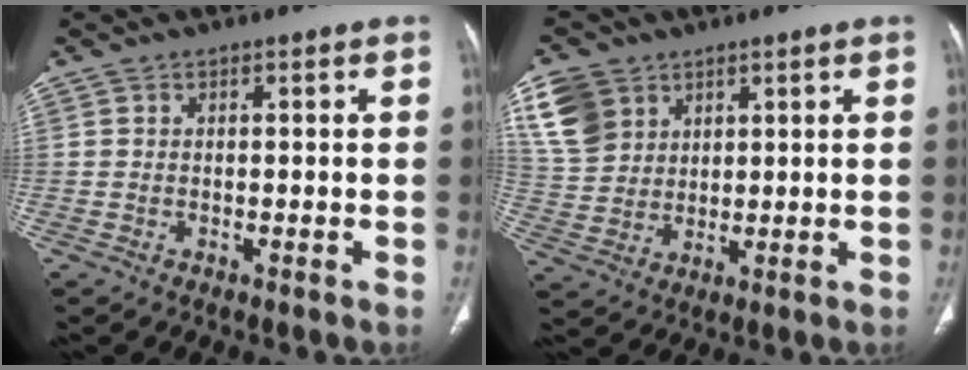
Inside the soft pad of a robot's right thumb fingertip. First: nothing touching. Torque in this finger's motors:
{"motor_torque": [0.53, 0.54, 0.11, -0.06, 0.05]}